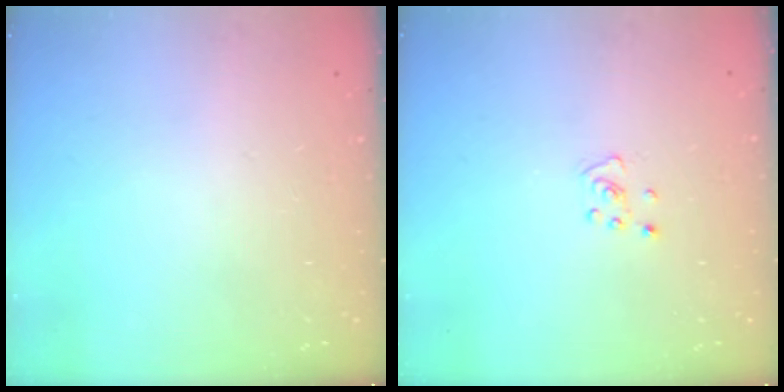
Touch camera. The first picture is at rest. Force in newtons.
{"total": 3.2, "press": 3.2, "slide": 0.2}